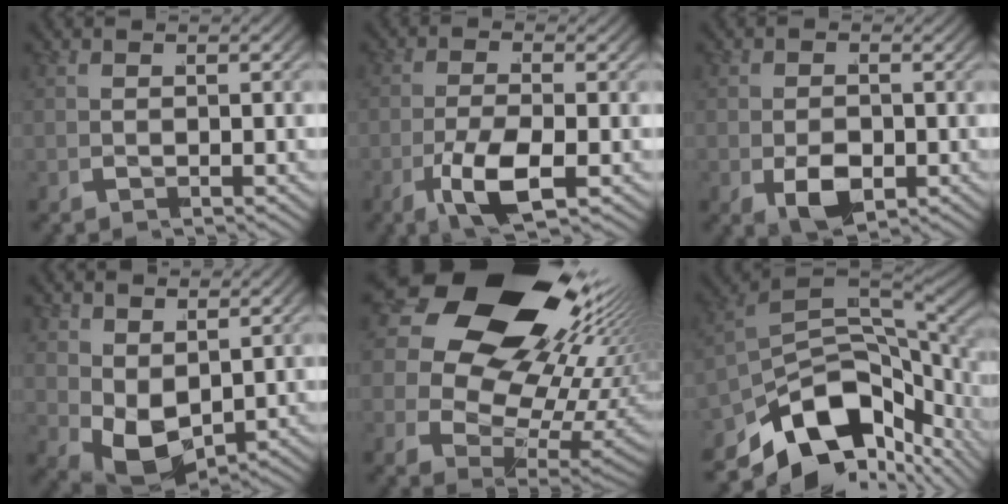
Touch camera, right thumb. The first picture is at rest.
{"total": 4.6, "force": [-2.2, 2.0, 3.5], "torque": [-0.089, -0.023, -0.039]}
{"total": 4.1, "force": [-1.5, 2.9, 2.5], "torque": [-0.056, -0.034, -0.019]}
{"total": 5.8, "force": [-1.1, 4.1, 3.9], "torque": [-0.095, -0.042, -0.003]}
{"total": 22.6, "force": [4.1, 14.6, 16.7], "torque": [-0.288, -0.030, 0.067]}
{"total": 13.3, "force": [-4.6, 7.9, 9.7], "torque": [-0.175, -0.042, -0.061]}